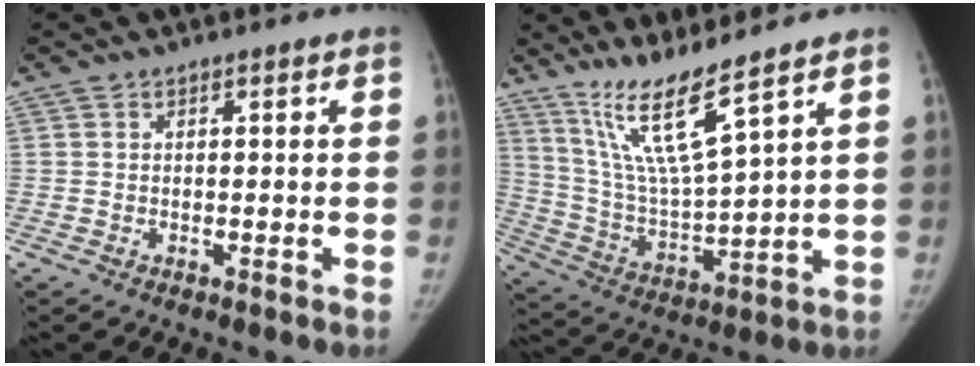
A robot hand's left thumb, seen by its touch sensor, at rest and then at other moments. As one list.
[{"total": 12.9, "force": [9.2, 0.3, 9.0], "torque": [-0.167, -0.064, 0.191]}]